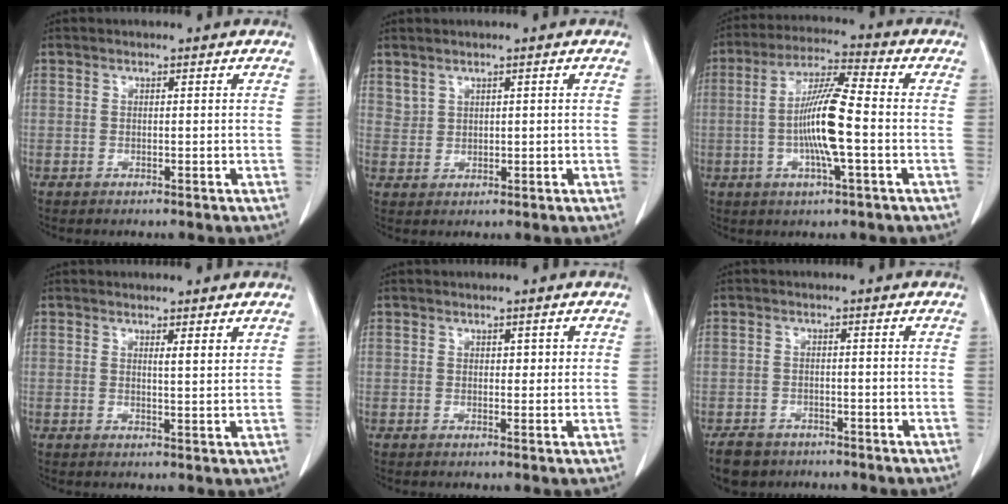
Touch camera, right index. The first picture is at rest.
{"total": 1.8, "force": [1.4, 1.0, 0.3], "torque": [0.001, 0.005, 0.032]}
{"total": 10.8, "force": [-1.5, 0.7, 10.6], "torque": [-0.200, 0.003, -0.034]}
{"total": 2.0, "force": [1.3, 0.2, 1.5], "torque": [-0.028, -0.005, 0.020]}
{"total": 1.3, "force": [0.4, 0.9, 0.9], "torque": [-0.007, 0.001, 0.006]}
{"total": 4.7, "force": [-3.5, 3.0, 1.0], "torque": [-0.026, 0.001, -0.056]}